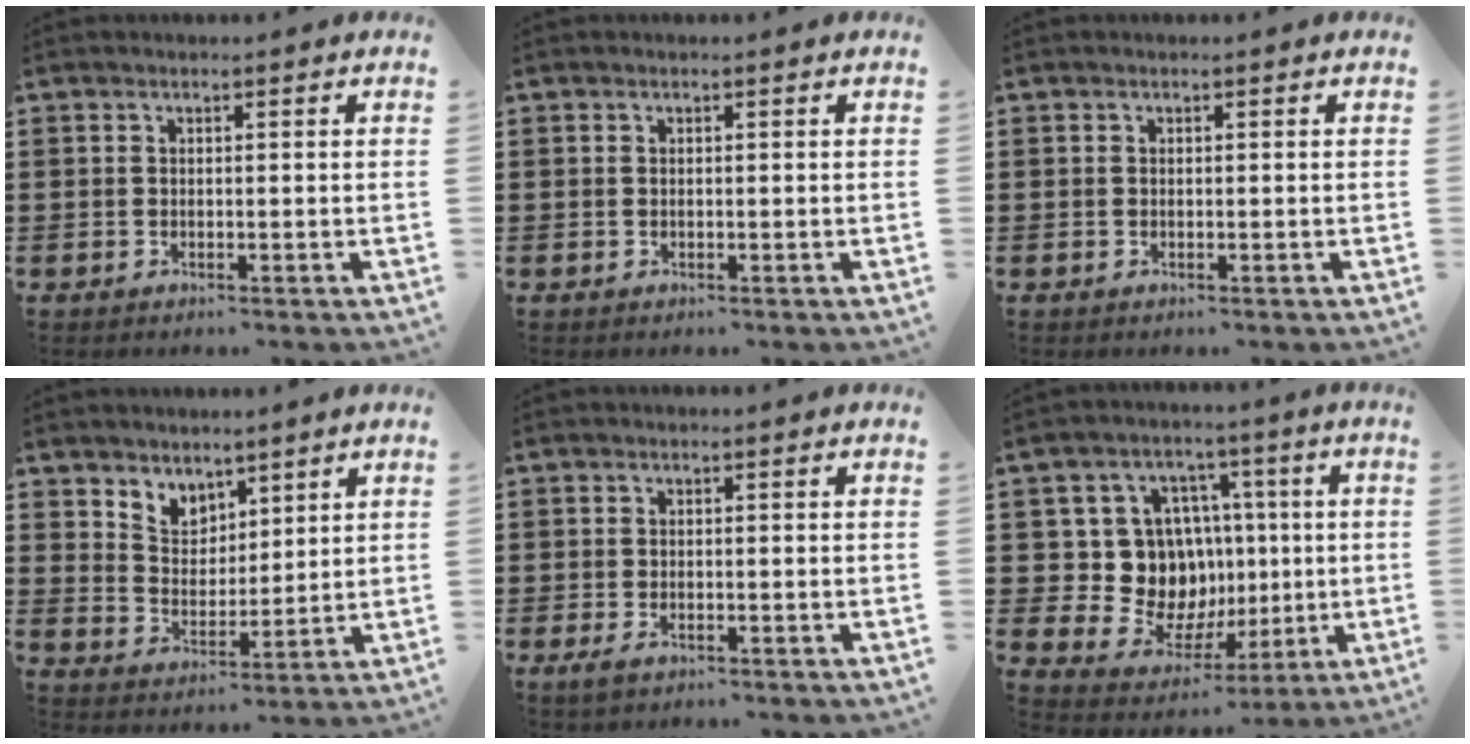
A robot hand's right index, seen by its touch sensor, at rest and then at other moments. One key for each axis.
{"total": 0.0}
{"total": 0.0}
{"total": 4.8, "fx": 3.9, "fy": 2.7, "fz": -0.4, "tx": -0.017, "ty": -0.009, "tz": 0.074}
{"total": 1.0, "fx": -0.4, "fy": 0.5, "fz": 0.7, "tx": -0.014, "ty": -0.001, "tz": -0.009}
{"total": 11.8, "fx": 1.1, "fy": 10.8, "fz": 4.5, "tx": -0.113, "ty": 0.000, "tz": 0.035}